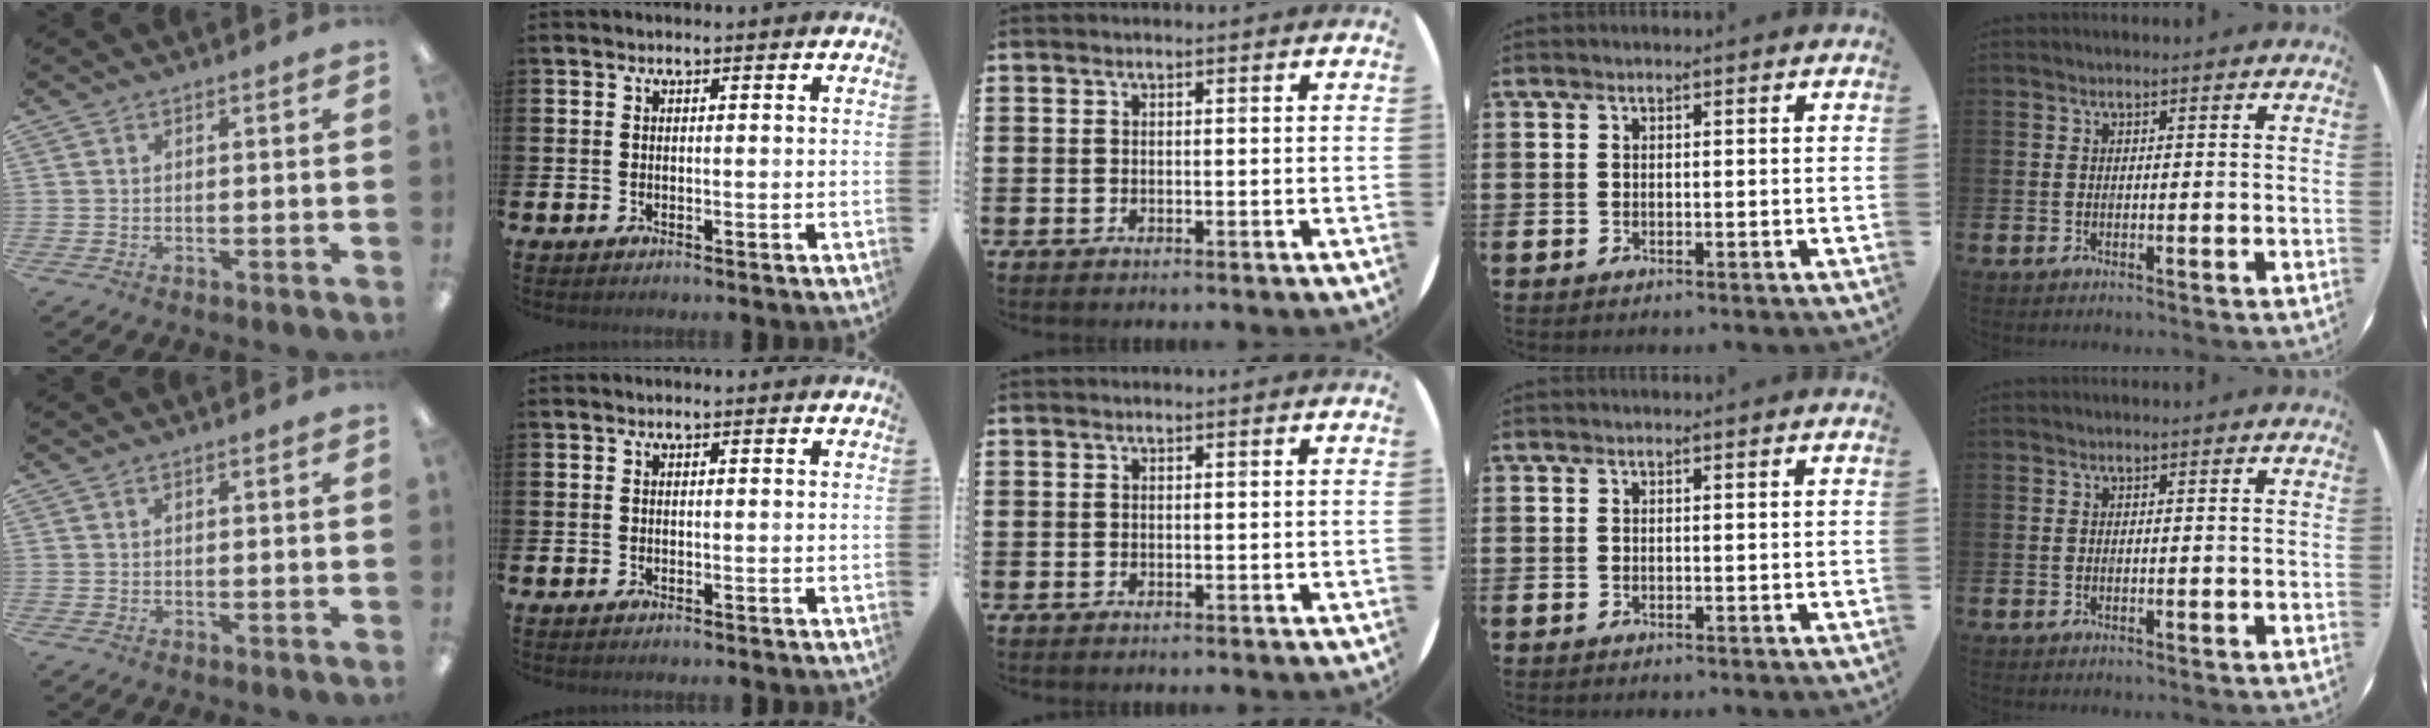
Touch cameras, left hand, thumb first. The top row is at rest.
{}